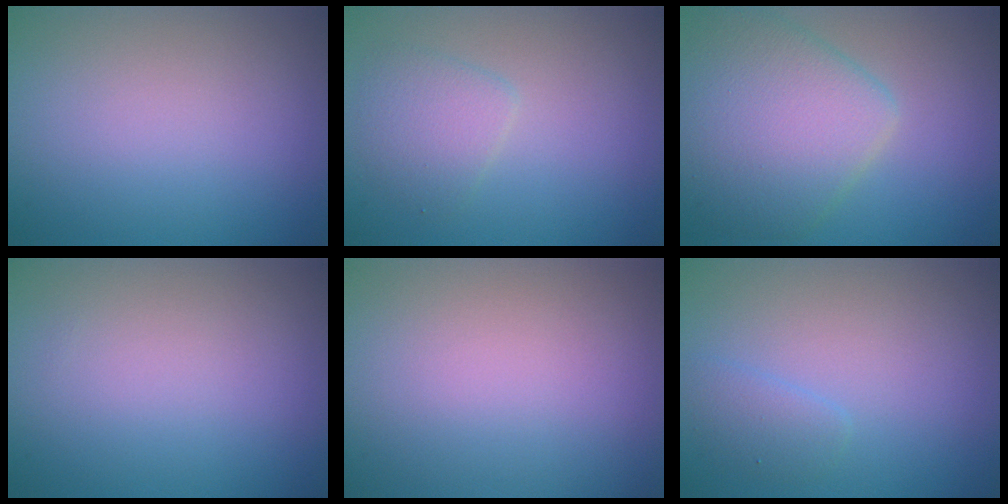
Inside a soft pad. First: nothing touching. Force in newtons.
{"total": 2.4, "press": 2.4, "slide": 0.1}
{"total": 7.0, "press": 7.0, "slide": 0.3}
{"total": 0.0}
{"total": 0.0}
{"total": 1.4, "press": 1.4, "slide": 0.1}